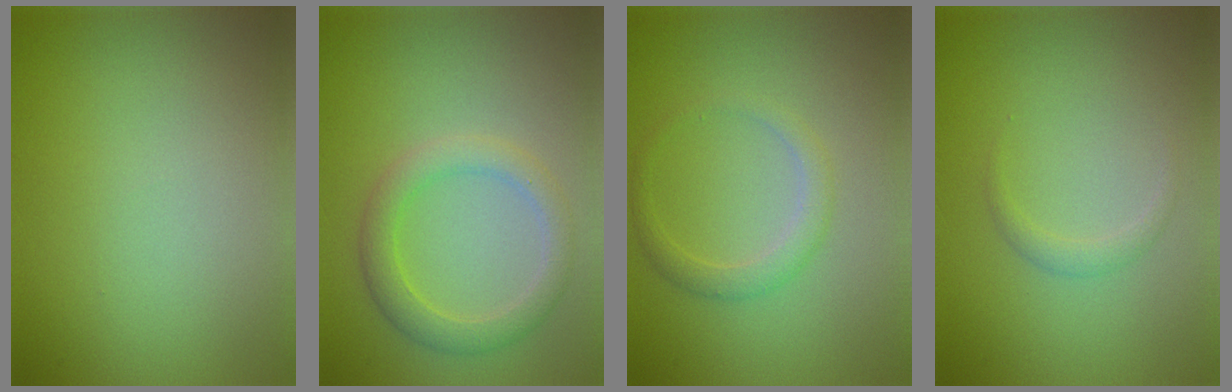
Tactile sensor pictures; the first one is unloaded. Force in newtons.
{"total": 3.1, "press": 3.0, "slide": 0.4}
{"total": 1.8, "press": 1.8, "slide": 0.2}
{"total": 0.5, "press": 0.5, "slide": 0.1}